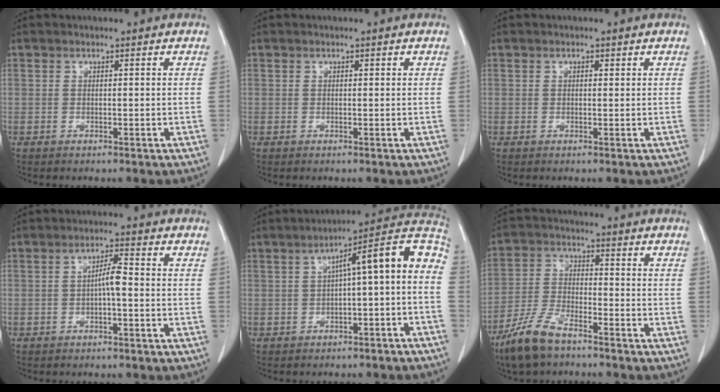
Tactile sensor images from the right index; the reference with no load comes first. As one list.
[{"total": 0.0}, {"total": 0.6, "force": [0.4, 0.3, 0.4], "torque": [-0.007, -0.001, 0.005]}, {"total": 3.1, "force": [-0.5, 0.3, 3.1], "torque": [-0.052, 0.009, -0.008]}, {"total": 12.0, "force": [-0.3, 1.9, 11.9], "torque": [-0.160, 0.049, -0.008]}, {"total": 8.8, "force": [-6.7, 2.5, 5.1], "torque": [-0.115, -0.014, -0.134]}]